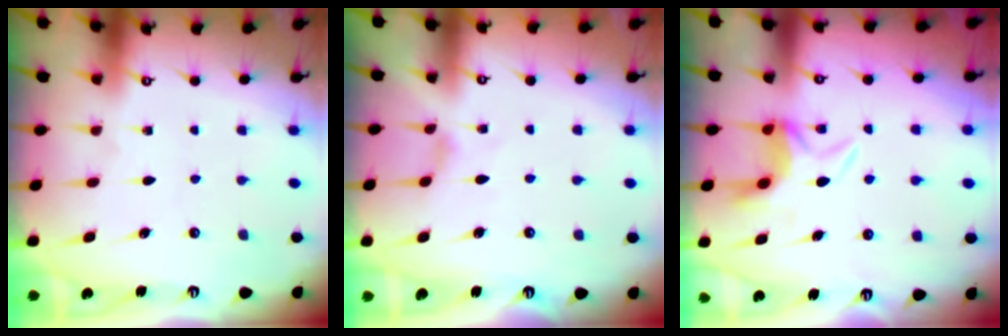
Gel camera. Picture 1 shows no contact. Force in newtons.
{"total": 0.0}
{"total": 7.8, "press": 7.7, "slide": 1.4}